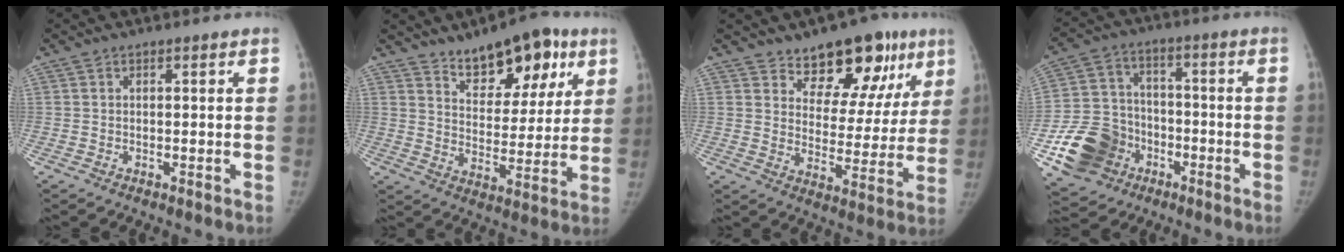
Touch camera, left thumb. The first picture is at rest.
{"total": 15.2, "force": [9.4, 7.6, 9.3], "torque": [-0.083, -0.042, 0.145]}
{"total": 16.5, "force": [10.5, 9.0, 9.0], "torque": [-0.045, -0.050, 0.148]}
{"total": 15.2, "force": [-6.4, 12.5, 5.8], "torque": [-0.091, 0.046, -0.105]}